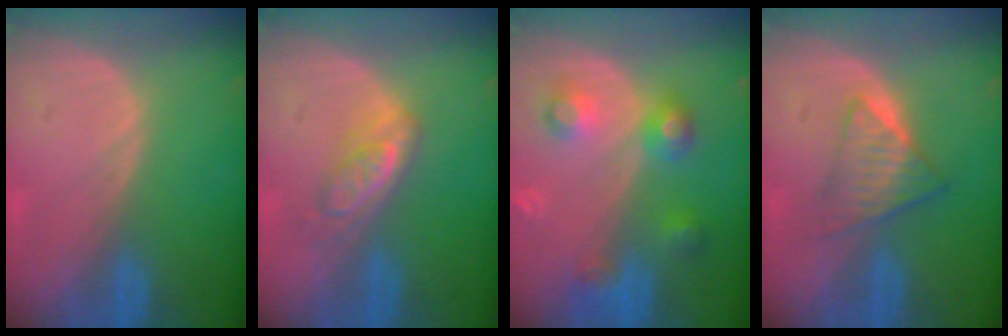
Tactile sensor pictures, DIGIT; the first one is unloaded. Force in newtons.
{"total": 4.9, "press": 4.6, "slide": 1.8}
{"total": 6.1, "press": 6.0, "slide": 0.3}
{"total": 6.0, "press": 5.1, "slide": 3.2}